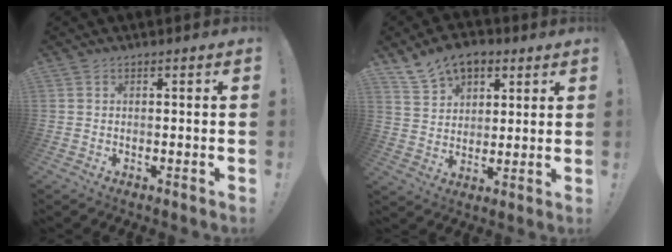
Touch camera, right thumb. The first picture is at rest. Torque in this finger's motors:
{"motor_torque": [1.07, 1.15, 0.10, 0.08, 0.00]}